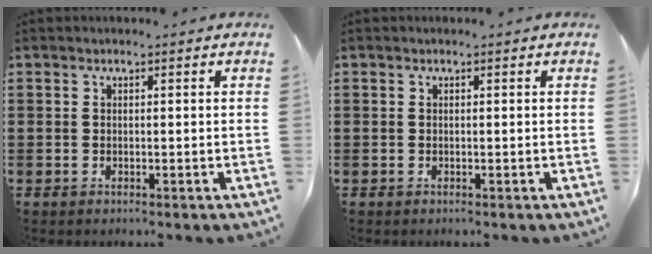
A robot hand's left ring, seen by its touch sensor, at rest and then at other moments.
{"total": 0.0}